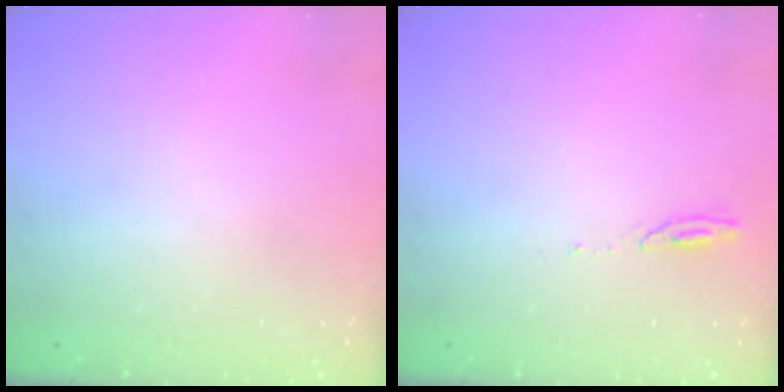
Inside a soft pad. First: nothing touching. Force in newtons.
{"total": 3.6, "press": 3.5, "slide": 0.3}